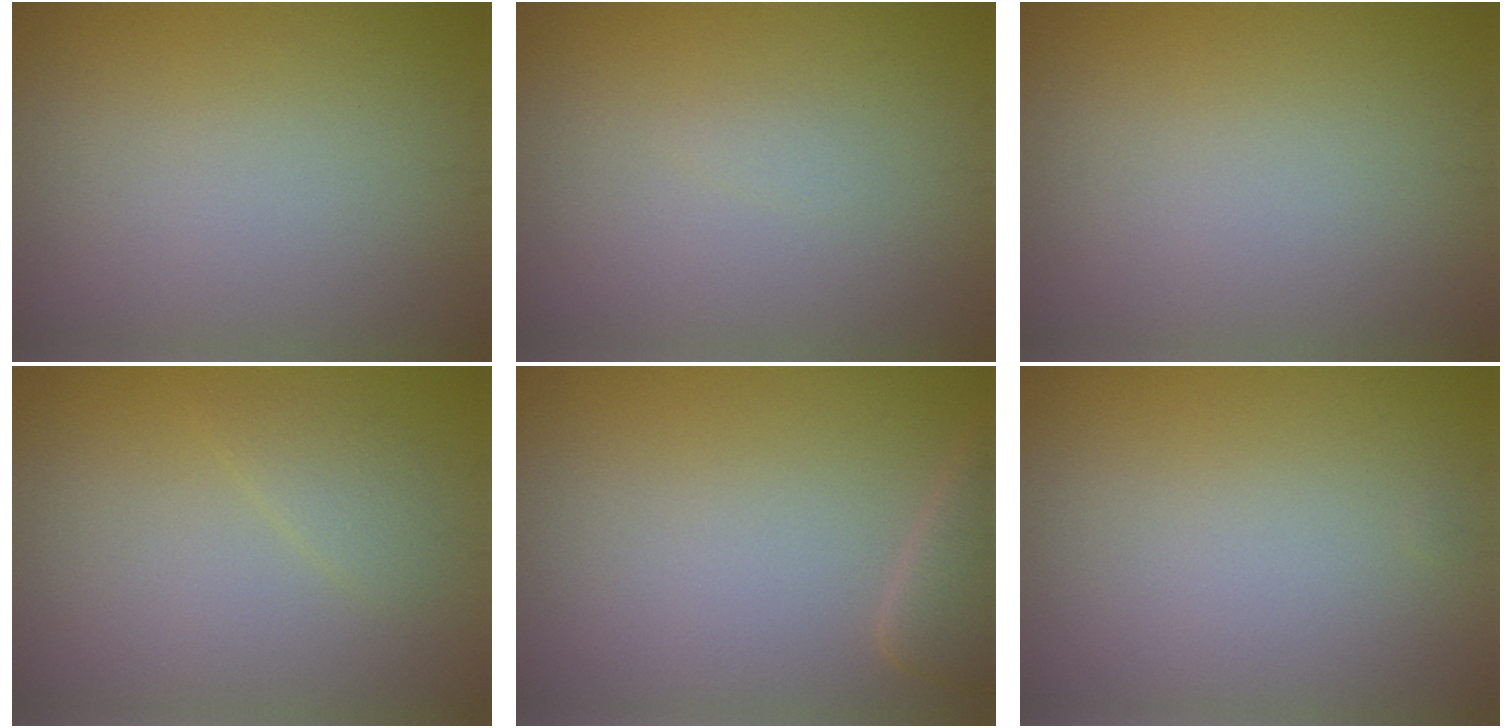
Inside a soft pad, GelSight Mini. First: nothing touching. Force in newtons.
{"total": 0.5, "press": 0.5, "slide": 0.1}
{"total": 0.0}
{"total": 1.3, "press": 1.3, "slide": 0.1}
{"total": 2.2, "press": 2.2, "slide": 0.2}
{"total": 0.0}